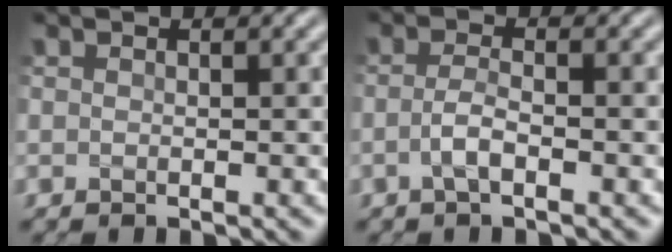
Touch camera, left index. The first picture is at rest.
{"total": 1.7, "force": [-0.5, 0.4, 1.6], "torque": [-0.034, 0.005, -0.016]}